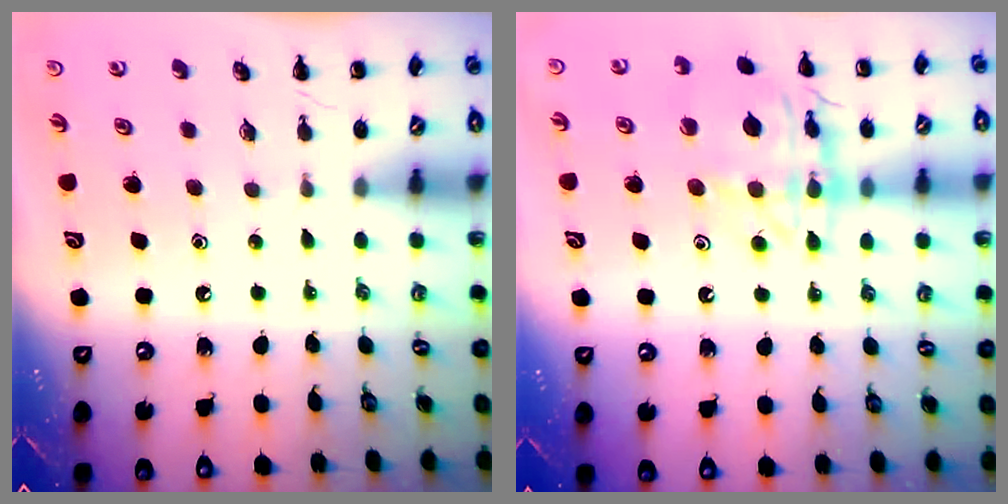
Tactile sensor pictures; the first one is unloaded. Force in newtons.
{"total": 14.6, "press": 14.5, "slide": 1.4}